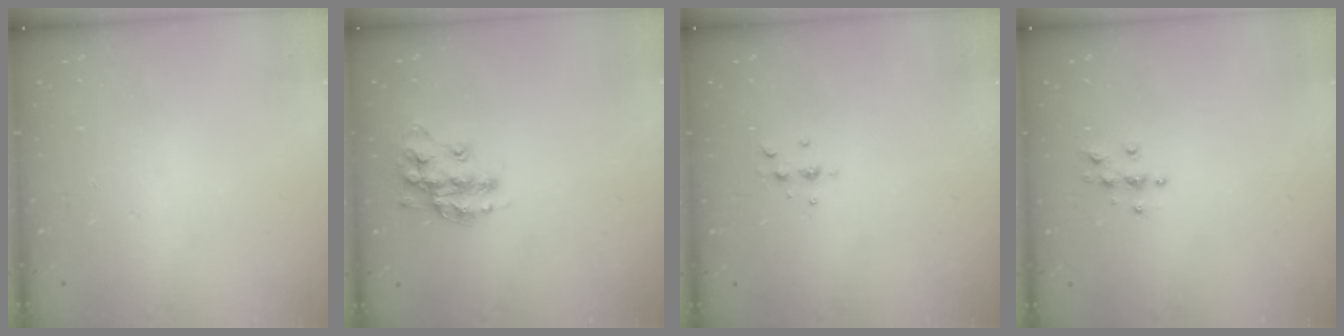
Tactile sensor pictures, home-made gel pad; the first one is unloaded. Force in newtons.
{"total": 13.8, "press": 13.8, "slide": 0.8}
{"total": 4.3, "press": 4.2, "slide": 1.1}
{"total": 3.9, "press": 3.8, "slide": 0.4}